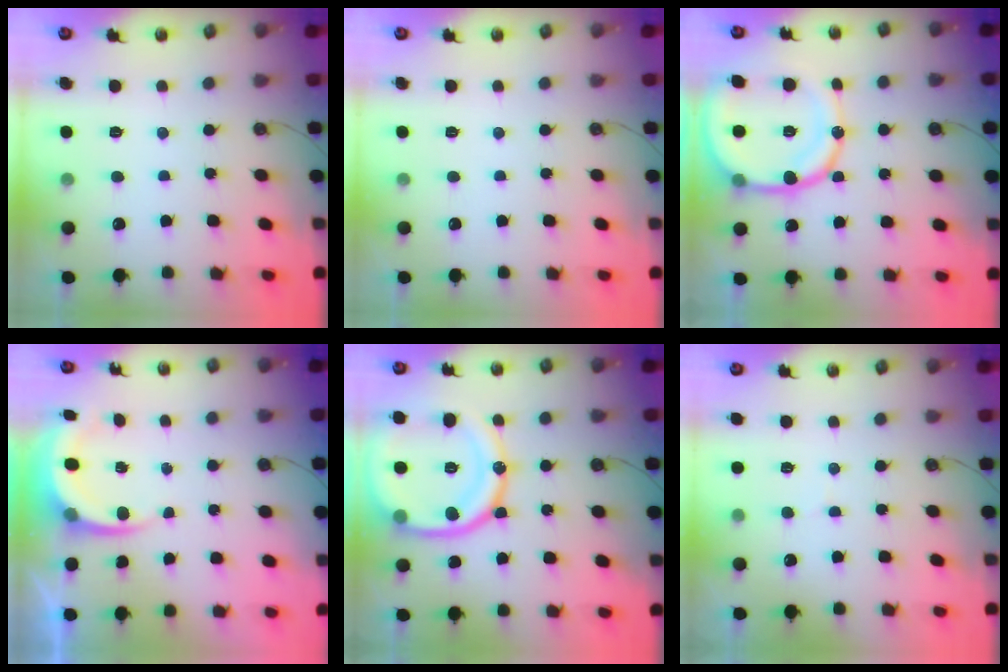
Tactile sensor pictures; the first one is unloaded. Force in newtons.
{"total": 0.0}
{"total": 18.8, "press": 18.5, "slide": 3.4}
{"total": 7.1, "press": 6.9, "slide": 1.6}
{"total": 22.8, "press": 22.7, "slide": 2.2}
{"total": 3.2, "press": 3.1, "slide": 0.7}